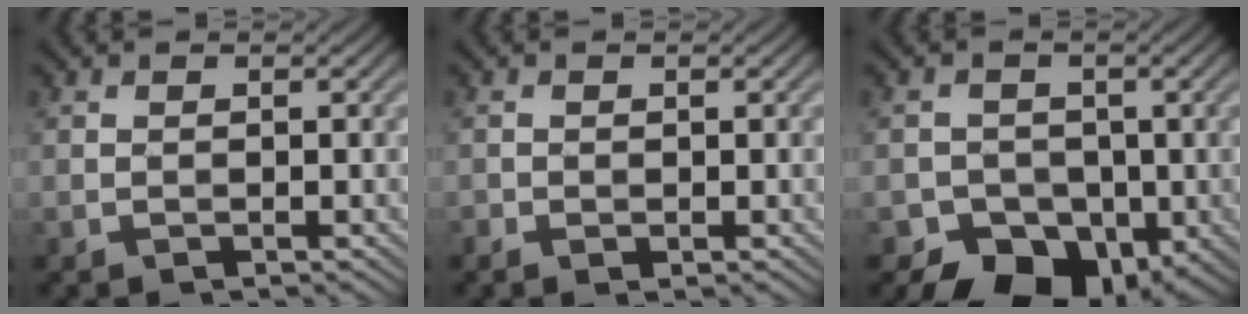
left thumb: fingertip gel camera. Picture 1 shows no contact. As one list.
[{"total": 0.7, "force": [-0.2, 0.5, 0.4], "torque": [-0.007, -0.002, -0.003]}, {"total": 7.9, "force": [-3.6, 6.1, 3.3], "torque": [-0.039, -0.006, -0.065]}]